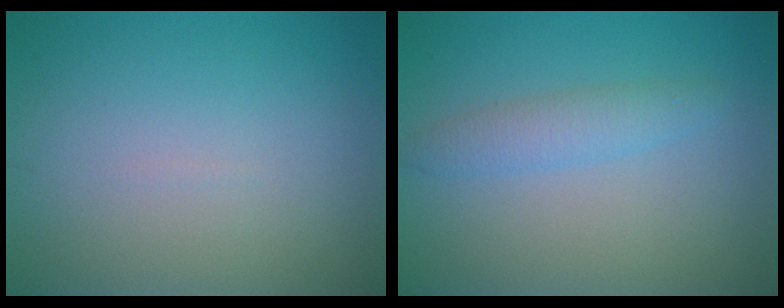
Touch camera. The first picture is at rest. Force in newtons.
{"total": 2.2, "press": 2.2, "slide": 0.1}